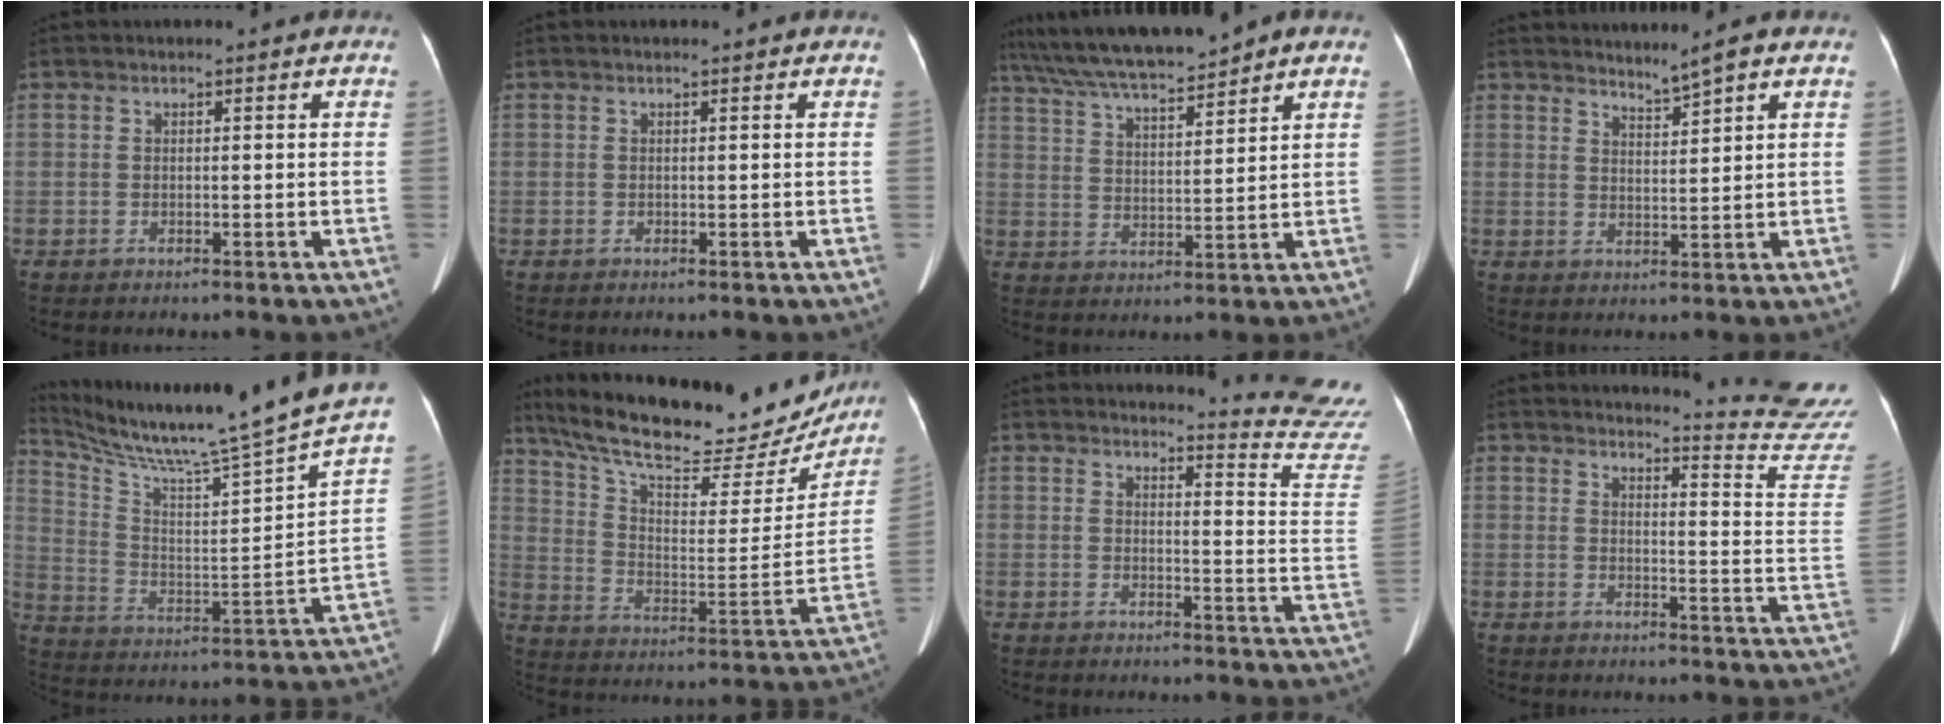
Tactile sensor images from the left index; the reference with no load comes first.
{"total": 0.0}
{"total": 11.3, "force": [10.1, 0.0, 5.0], "torque": [-0.098, 0.014, 0.182]}
{"total": 2.6, "force": [2.3, -0.8, 1.0], "torque": [-0.026, -0.007, 0.048]}
{"total": 25.3, "force": [21.9, -1.8, 12.5], "torque": [-0.225, -0.082, 0.326]}
{"total": 25.5, "force": [22.4, 6.8, 10.1], "torque": [-0.166, -0.021, 0.317]}
{"total": 13.6, "force": [13.5, -2.1, 0.0], "torque": [0.001, -0.164, 0.124]}
{"total": 16.0, "force": [15.7, -2.2, 1.5], "torque": [-0.018, -0.165, 0.154]}